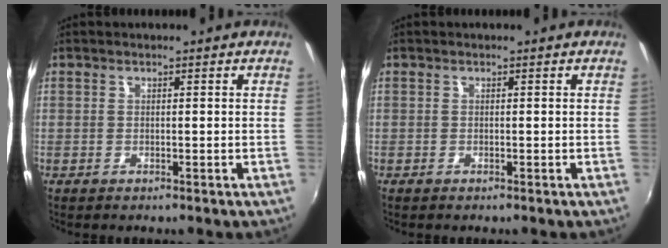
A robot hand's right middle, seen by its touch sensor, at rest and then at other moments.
{"total": 0.0}